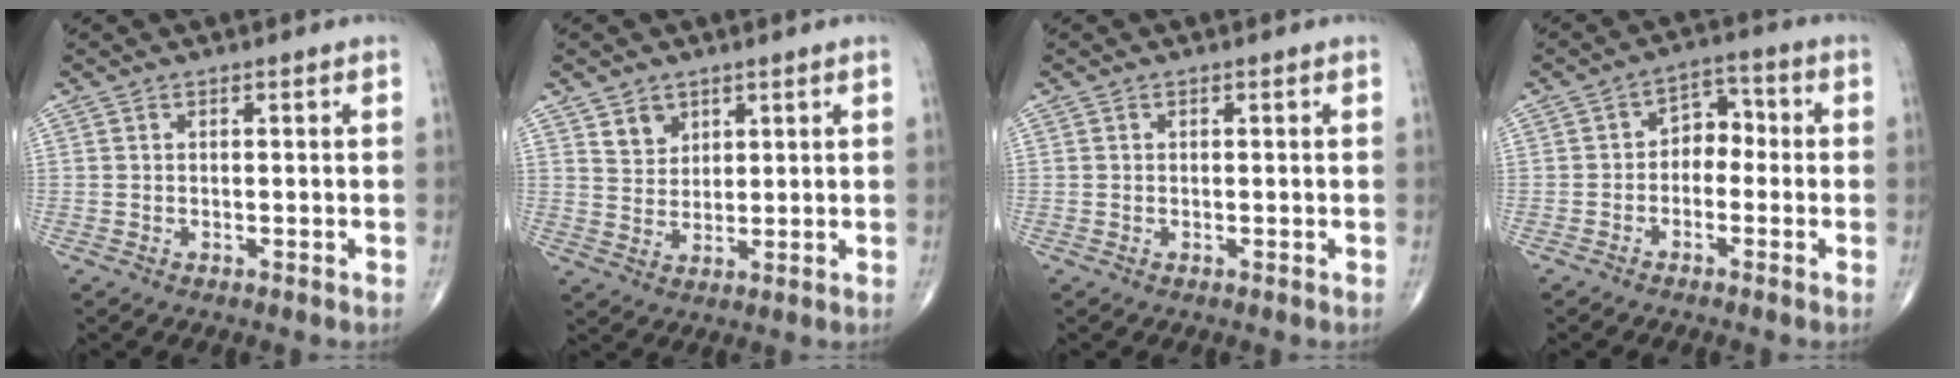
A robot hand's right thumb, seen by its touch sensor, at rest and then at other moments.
{"total": 4.3, "force": [2.6, 3.1, 1.3], "torque": [-0.002, -0.021, 0.053]}
{"total": 0.0}
{"total": 5.2, "force": [-1.1, 3.8, 3.3], "torque": [-0.024, 0.031, -0.034]}